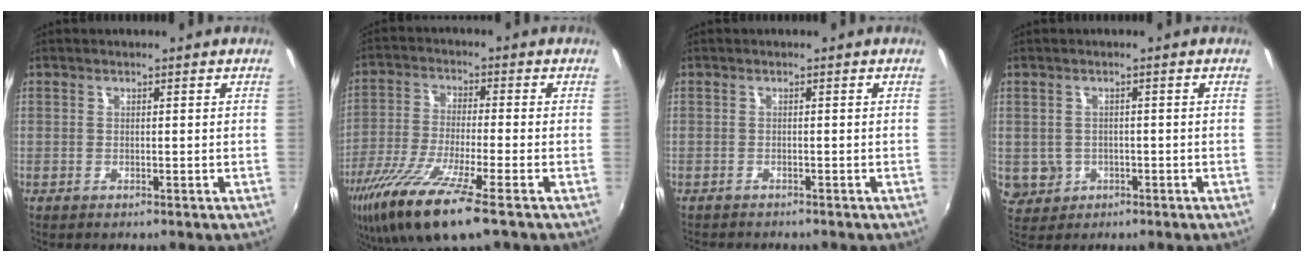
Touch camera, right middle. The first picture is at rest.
{"total": 15.2, "force": [-9.5, 1.6, 11.8], "torque": [-0.241, -0.051, -0.174]}
{"total": 1.9, "force": [-1.8, 0.2, 0.5], "torque": [-0.017, -0.011, -0.028]}
{"total": 4.6, "force": [-0.7, 4.4, 1.3], "torque": [-0.035, 0.000, 0.000]}